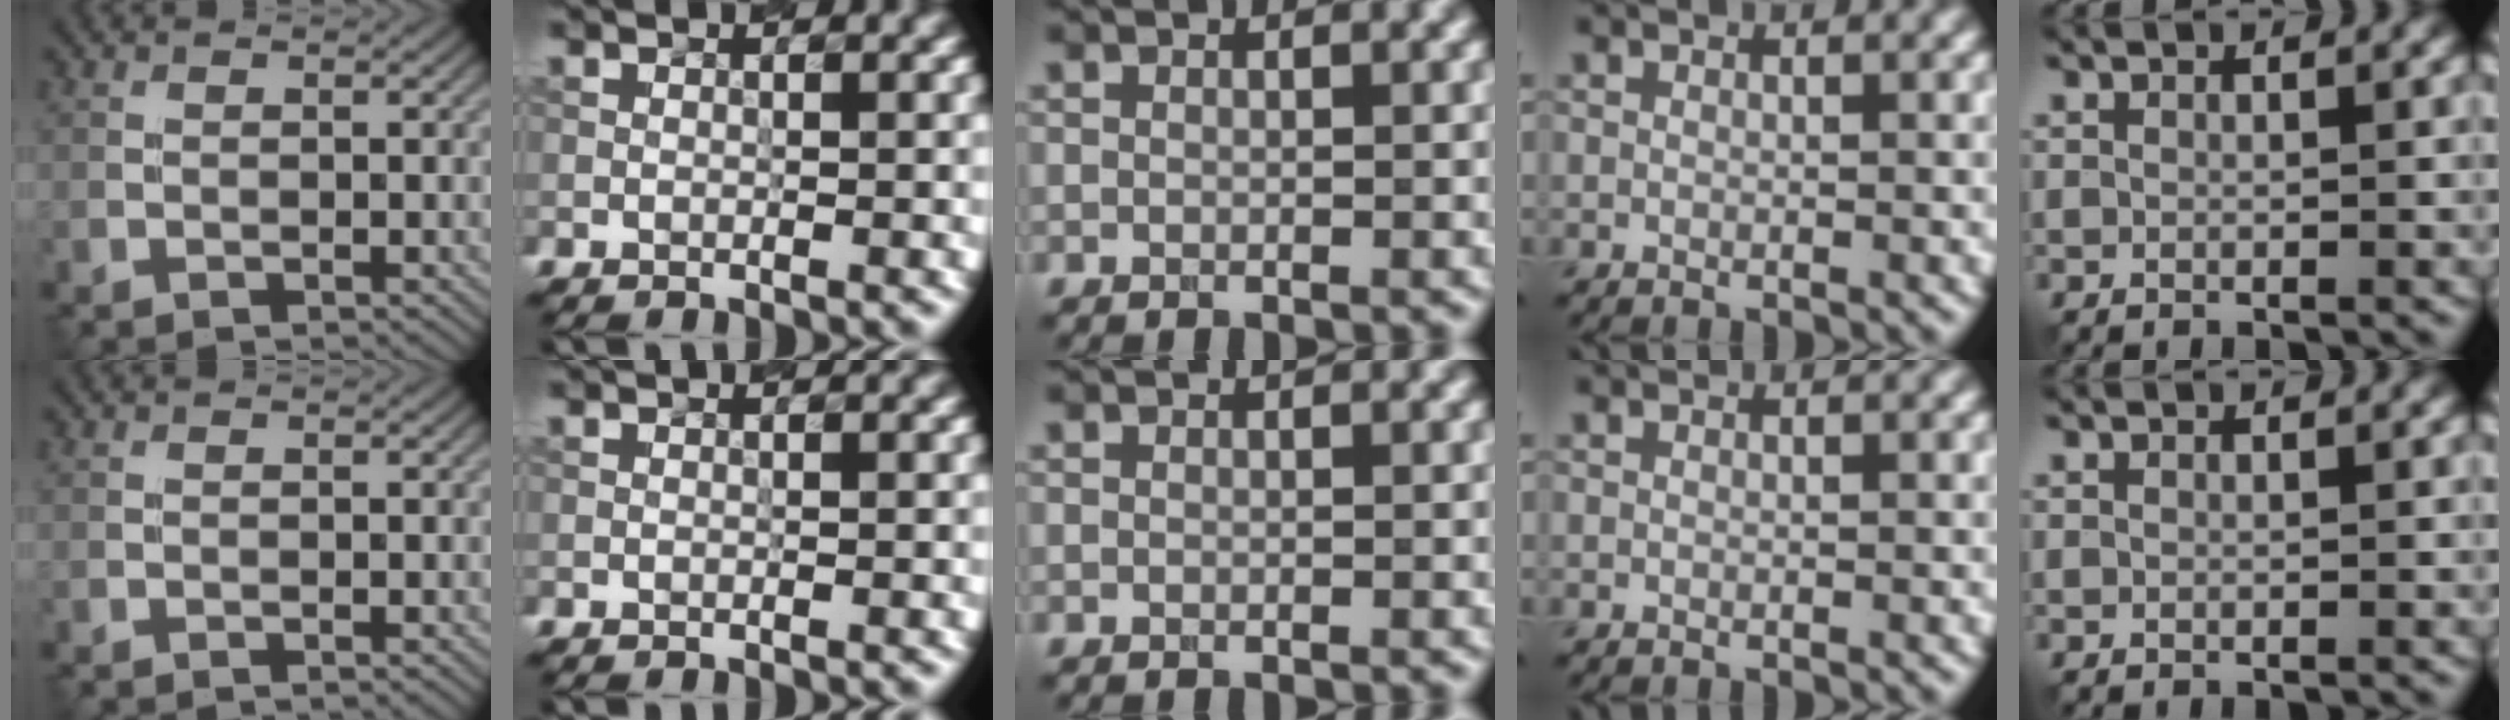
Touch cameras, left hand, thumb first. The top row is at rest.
{}